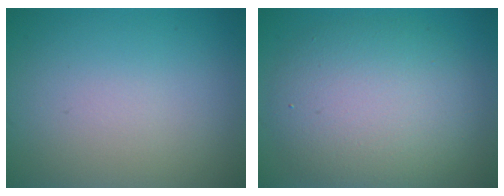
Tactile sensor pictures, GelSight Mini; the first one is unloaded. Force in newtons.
{"total": 7.5, "press": 7.5, "slide": 0.2}